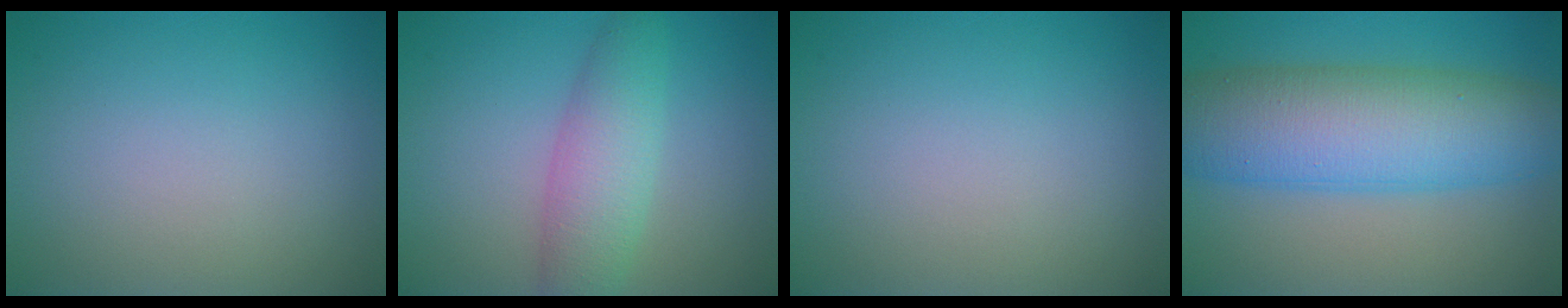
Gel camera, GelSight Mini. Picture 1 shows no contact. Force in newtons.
{"total": 4.5, "press": 4.5, "slide": 0.0}
{"total": 0.0}
{"total": 10.4, "press": 10.4, "slide": 0.1}